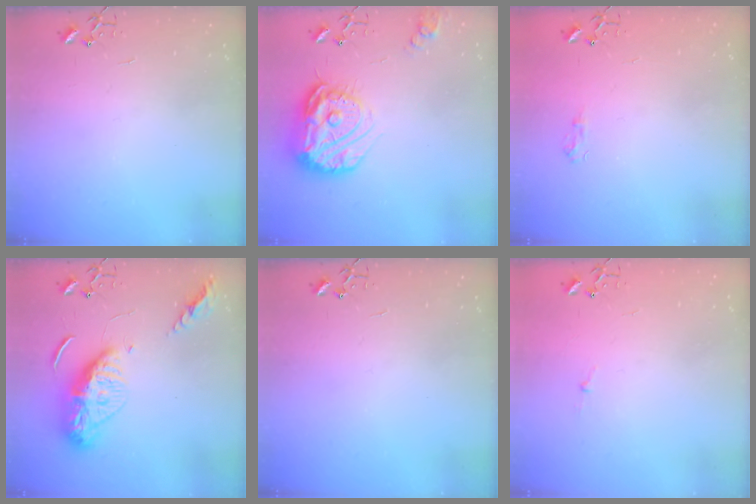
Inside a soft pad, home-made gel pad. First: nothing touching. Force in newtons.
{"total": 19.8, "press": 19.7, "slide": 2.0}
{"total": 5.7, "press": 5.7, "slide": 0.6}
{"total": 13.5, "press": 13.5, "slide": 1.2}
{"total": 0.0}
{"total": 2.7, "press": 2.7, "slide": 0.3}